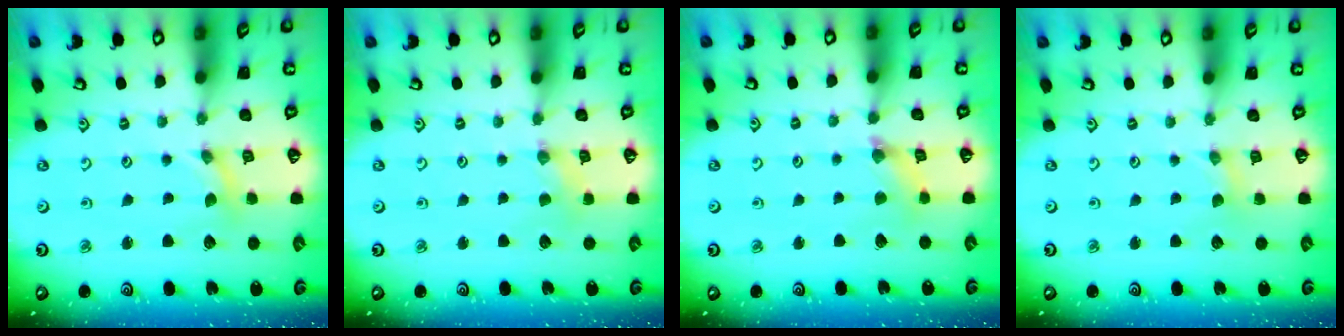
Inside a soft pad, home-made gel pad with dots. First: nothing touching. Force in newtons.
{"total": 2.1, "press": 2.1, "slide": 0.4}
{"total": 2.9, "press": 2.9, "slide": 0.4}
{"total": 0.0}